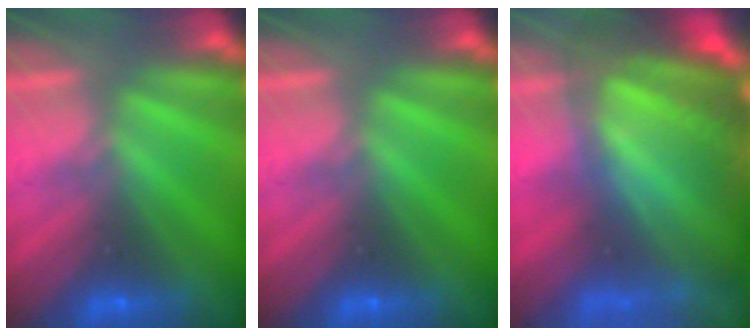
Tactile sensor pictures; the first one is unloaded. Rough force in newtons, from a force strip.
{"total": 0.0}
{"total": 11.6}